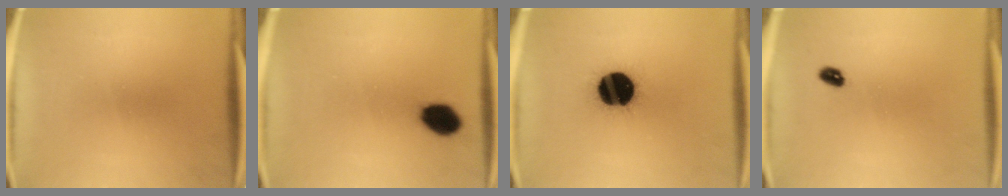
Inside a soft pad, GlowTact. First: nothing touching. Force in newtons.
{"total": 6.7}
{"total": 19.7}
{"total": 1.9}